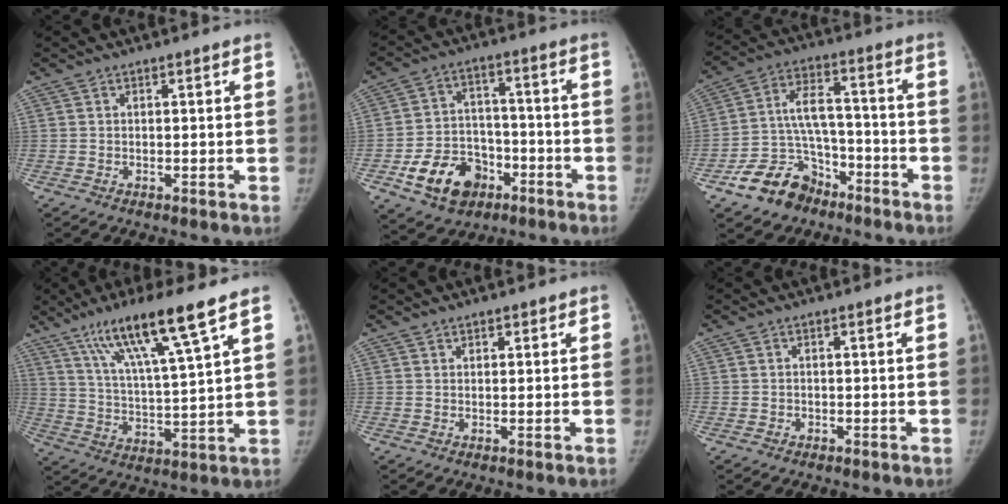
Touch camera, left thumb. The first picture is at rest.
{"total": 13.1, "force": [-6.2, 9.6, 6.5], "torque": [-0.078, 0.041, -0.095]}
{"total": 13.0, "force": [-8.2, 8.6, 5.3], "torque": [-0.069, 0.072, -0.139]}
{"total": 15.7, "force": [9.7, 1.0, 12.2], "torque": [-0.217, -0.039, 0.177]}
{"total": 1.4, "force": [1.0, 0.9, 0.5], "torque": [0.005, -0.004, 0.012]}
{"total": 0.6, "force": [-0.2, 0.6, 0.1], "torque": [0.002, 0.003, -0.003]}